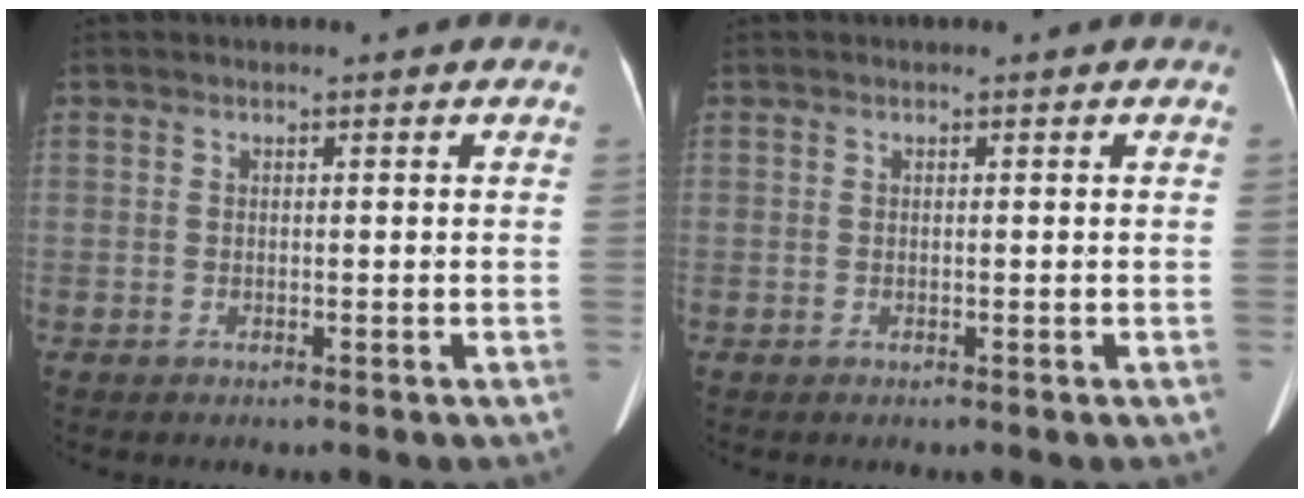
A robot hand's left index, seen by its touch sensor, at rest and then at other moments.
{"total": 0.0}